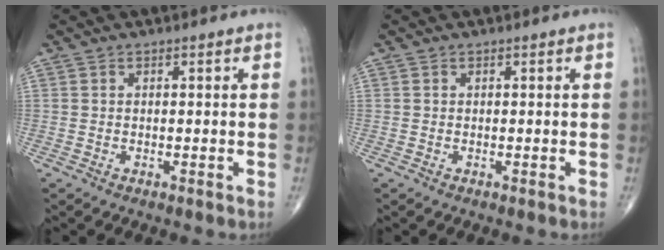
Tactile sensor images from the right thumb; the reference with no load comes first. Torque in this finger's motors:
{"motor_torque": [0.02, 0.21, -0.17, -0.11, 0.06]}